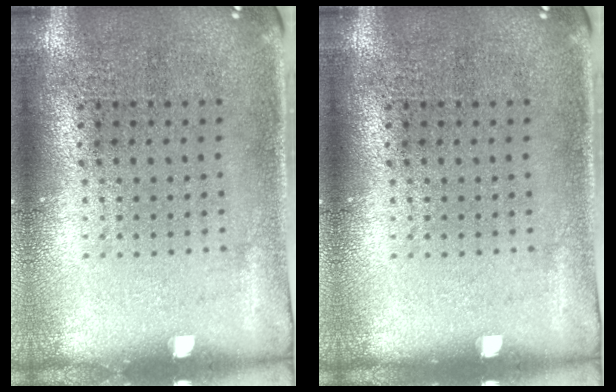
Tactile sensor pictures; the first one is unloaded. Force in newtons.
{"total": 0.0}